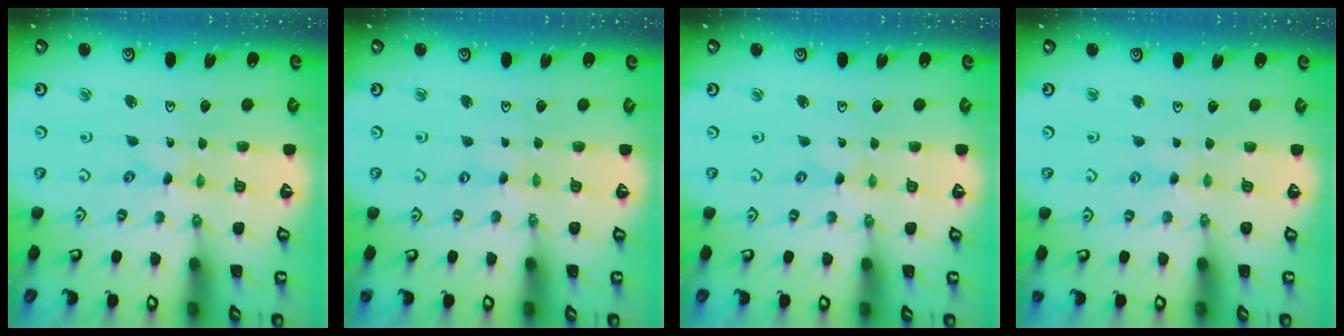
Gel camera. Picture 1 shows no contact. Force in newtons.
{"total": 1.5, "press": 1.5, "slide": 0.2}
{"total": 0.0}
{"total": 2.4, "press": 2.3, "slide": 0.3}